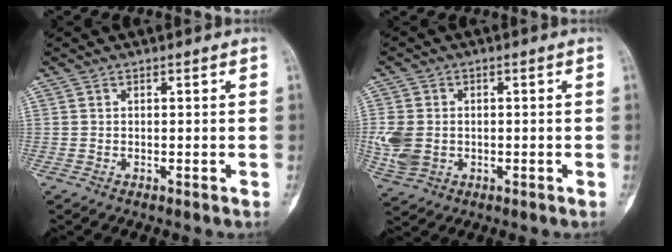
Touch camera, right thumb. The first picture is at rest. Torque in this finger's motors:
{"motor_torque": [0.02, 0.12, 0.54, -0.29, 0.10]}